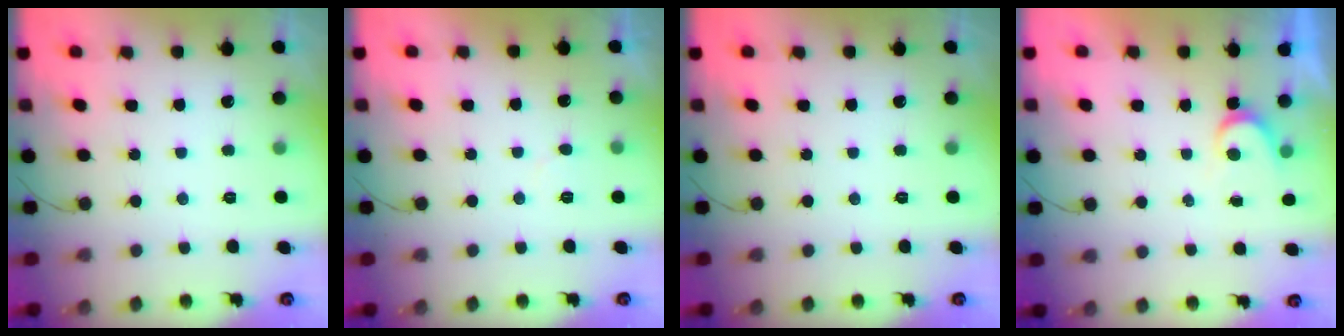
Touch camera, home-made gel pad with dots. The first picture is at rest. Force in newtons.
{"total": 3.5, "press": 3.5, "slide": 0.4}
{"total": 0.0}
{"total": 3.7, "press": 3.7, "slide": 0.3}